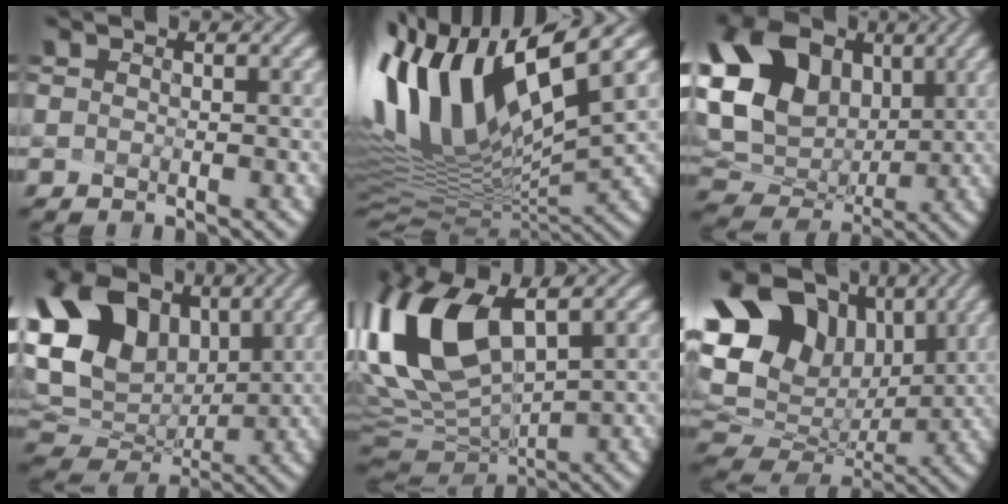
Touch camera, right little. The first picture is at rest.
{"total": 14.8, "force": [6.5, 4.3, 12.6], "torque": [-0.287, 0.001, 0.146]}
{"total": 15.7, "force": [3.9, 12.2, 9.1], "torque": [-0.221, 0.008, 0.103]}
{"total": 13.1, "force": [3.5, 9.0, 8.9], "torque": [-0.204, -0.001, 0.095]}
{"total": 10.4, "force": [3.2, 4.5, 8.8], "torque": [-0.229, -0.011, 0.090]}
{"total": 15.9, "force": [6.0, 11.0, 9.9], "torque": [-0.208, 0.019, 0.139]}